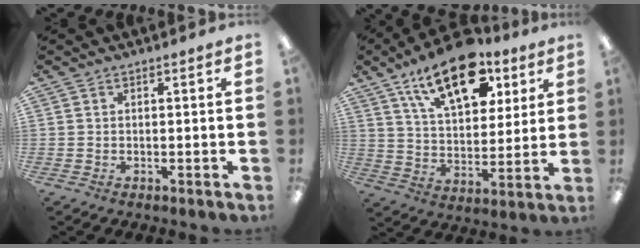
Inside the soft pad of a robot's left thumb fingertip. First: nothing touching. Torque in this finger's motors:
{"motor_torque": [0.84, 1.26, 1.47, -1.31, 0.54]}